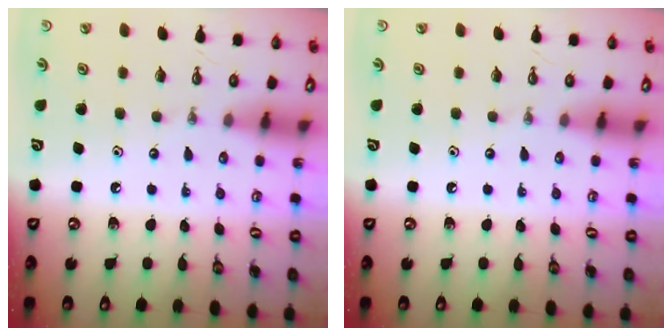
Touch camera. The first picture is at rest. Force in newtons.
{"total": 0.0}